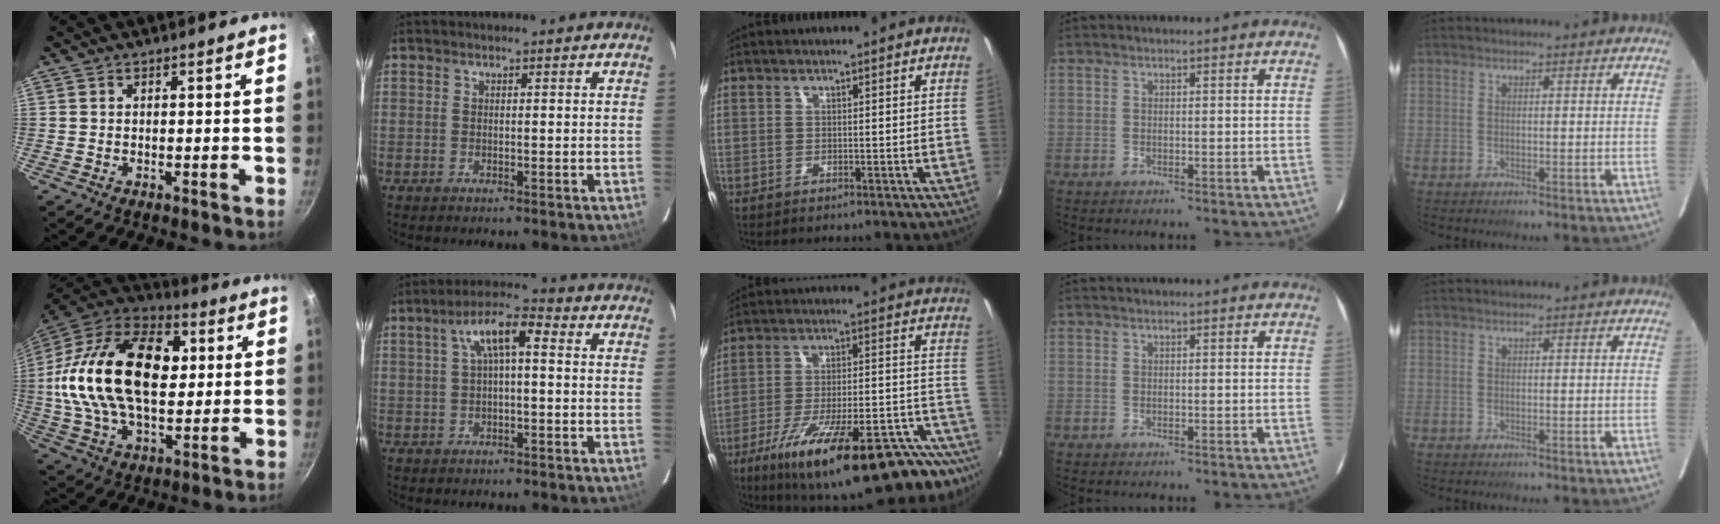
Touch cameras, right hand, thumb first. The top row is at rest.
{"thumb": {"total": 29.5, "force": [3.8, 17.7, 23.3], "torque": [-0.414, 0.025, 0.051]}, "index": {"total": 7.1, "force": [1.1, 2.2, 6.6], "torque": [-0.126, 0.024, 0.022]}, "middle": {"total": 29.6, "force": [-21.6, 4.8, 19.8], "torque": [-0.273, -0.046, -0.308]}}